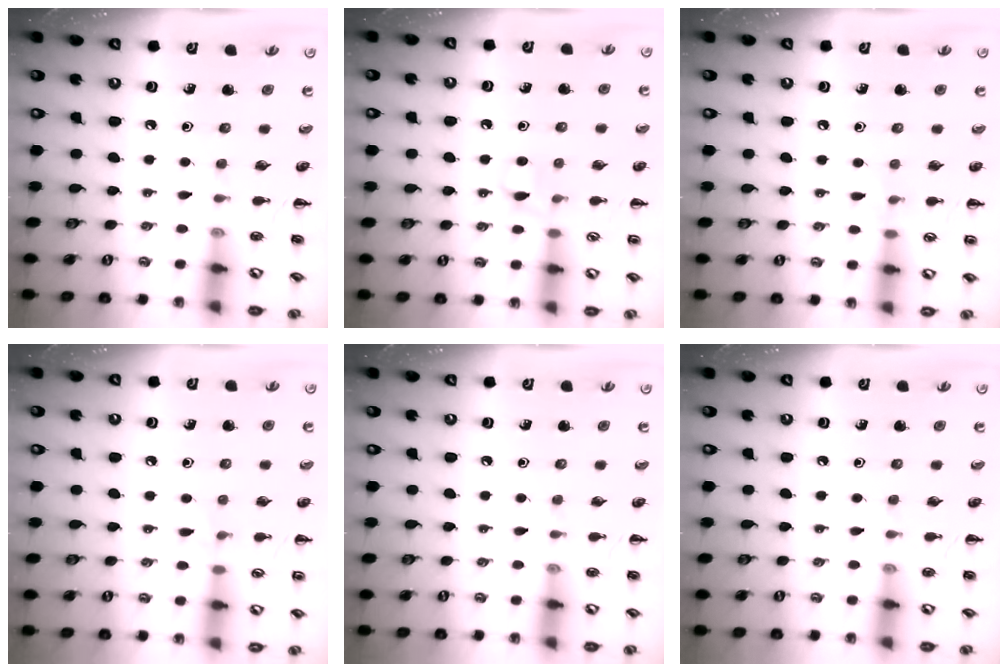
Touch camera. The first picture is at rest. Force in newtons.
{"total": 4.0, "press": 3.7, "slide": 1.6}
{"total": 4.1, "press": 3.9, "slide": 1.5}
{"total": 4.4, "press": 4.1, "slide": 1.6}
{"total": 0.0}
{"total": 0.0}